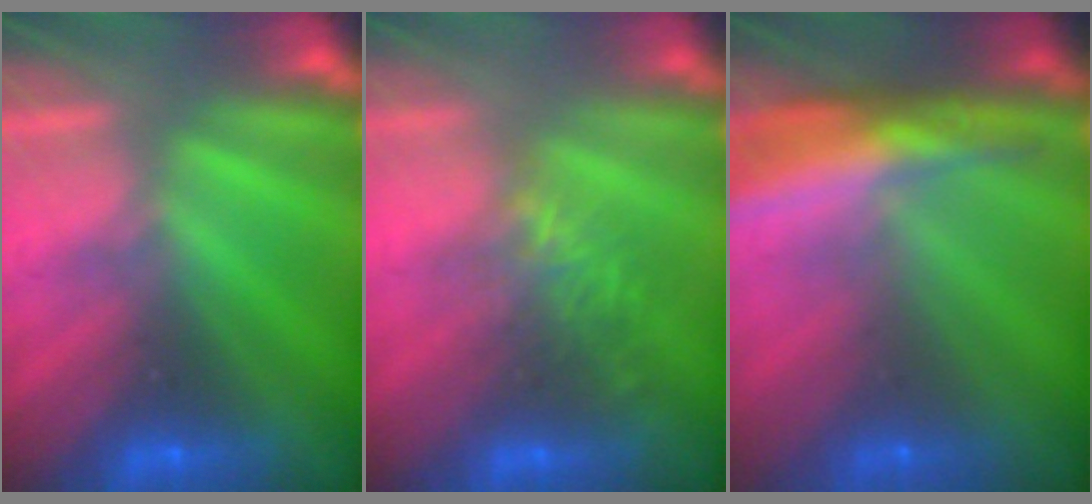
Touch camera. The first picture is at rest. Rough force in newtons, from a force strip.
{"total": 3.7}
{"total": 5.6}